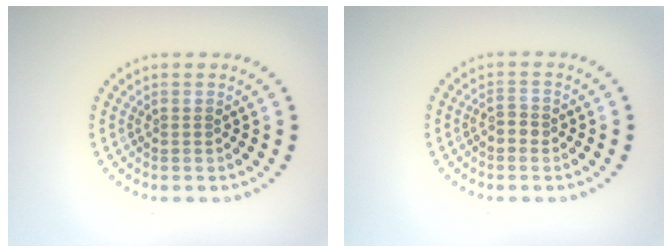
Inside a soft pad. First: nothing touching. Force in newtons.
{"total": 1.3, "press": 1.3, "slide": 0.2}